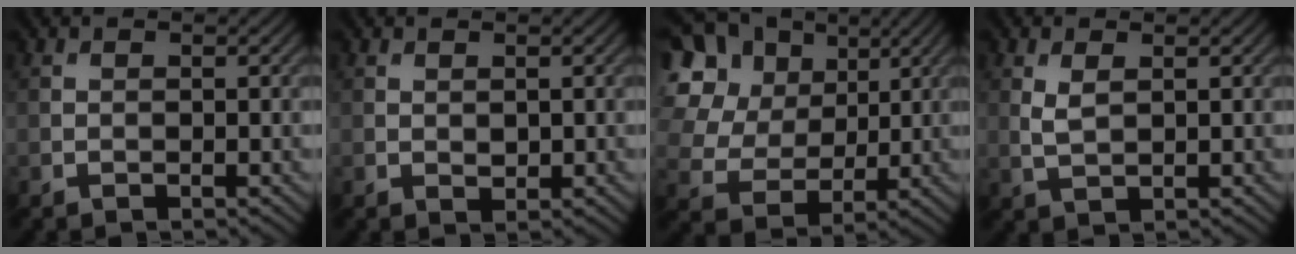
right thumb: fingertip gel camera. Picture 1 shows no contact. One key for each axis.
{"total": 0.8, "fx": 0.3, "fy": 0.5, "fz": 0.6, "tx": -0.010, "ty": -0.003, "tz": 0.010}
{"total": 17.2, "fx": 7.4, "fy": 13.2, "fz": 8.3, "tx": -0.260, "ty": 0.045, "tz": 0.167}
{"total": 2.4, "fx": 0.9, "fy": 1.1, "fz": 1.9, "tx": -0.050, "ty": -0.003, "tz": 0.022}